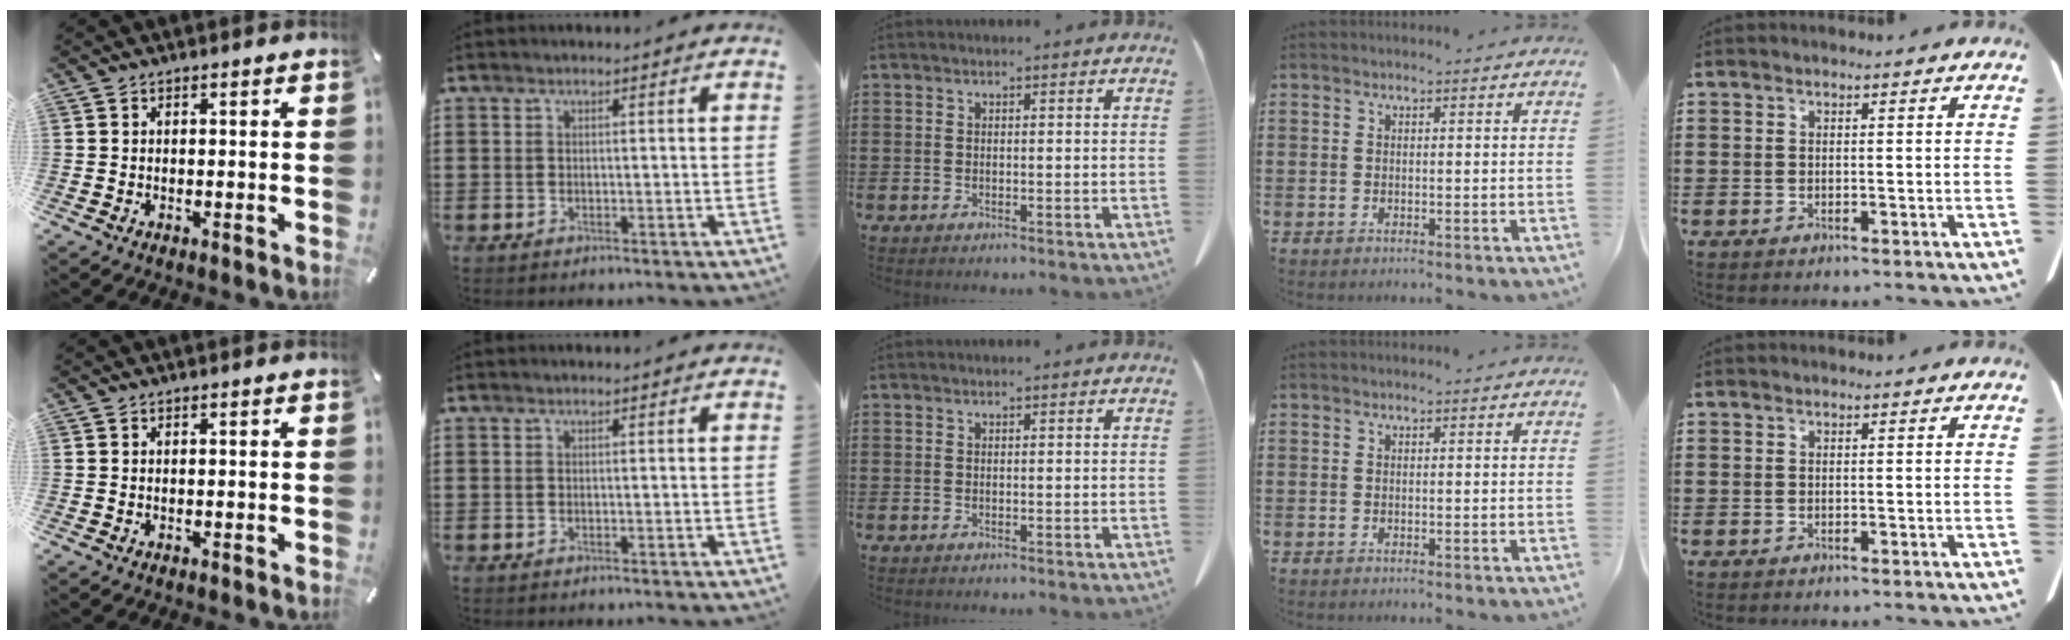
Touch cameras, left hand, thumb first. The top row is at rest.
{}